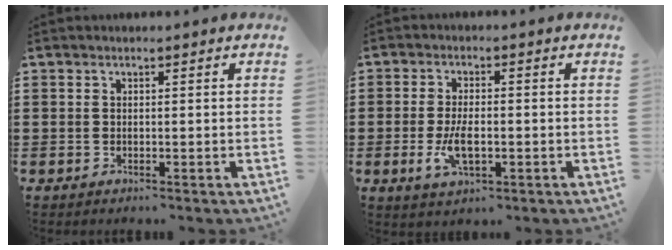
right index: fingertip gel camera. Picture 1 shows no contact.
{"total": 4.9, "force": [-1.1, 2.1, 4.3], "torque": [-0.095, -0.003, -0.023]}